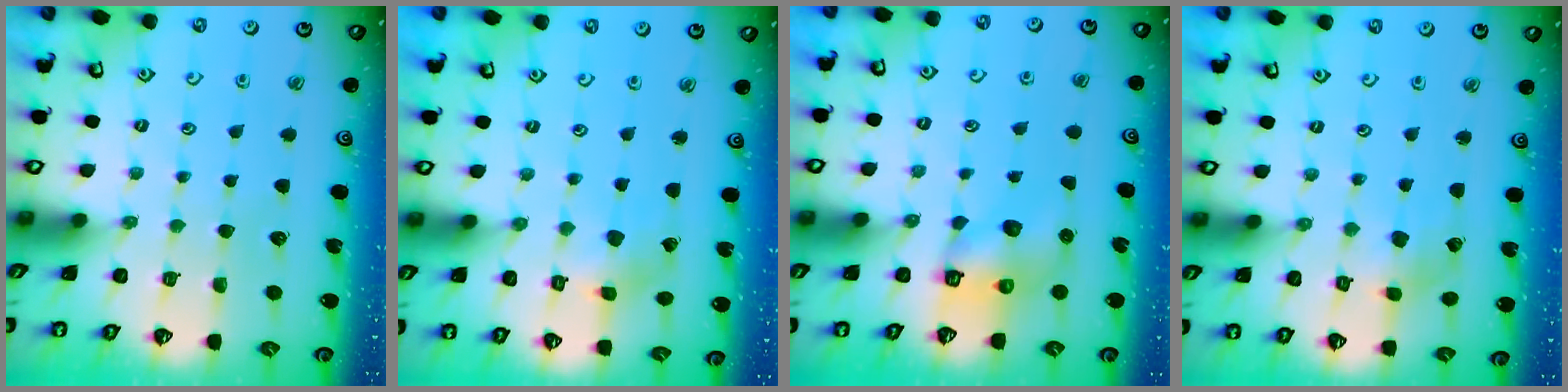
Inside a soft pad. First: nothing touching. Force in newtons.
{"total": 1.7, "press": 1.6, "slide": 0.4}
{"total": 6.4, "press": 6.4, "slide": 0.7}
{"total": 3.2, "press": 3.2, "slide": 0.4}